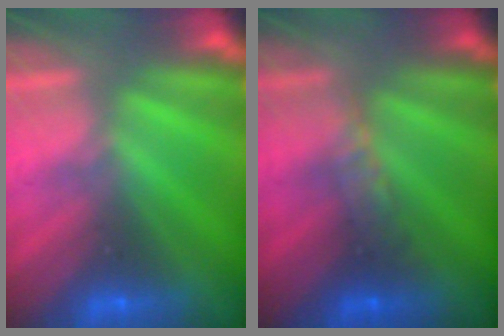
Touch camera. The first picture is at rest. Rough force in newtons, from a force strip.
{"total": 2.9}